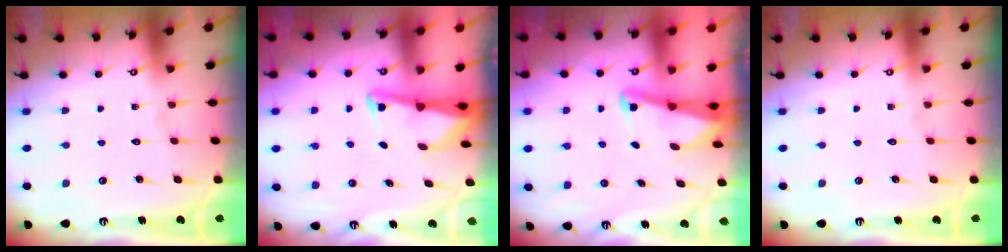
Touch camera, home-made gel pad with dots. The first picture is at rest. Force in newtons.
{"total": 3.2, "press": 3.2, "slide": 0.4}
{"total": 2.5, "press": 2.5, "slide": 0.6}
{"total": 0.0}